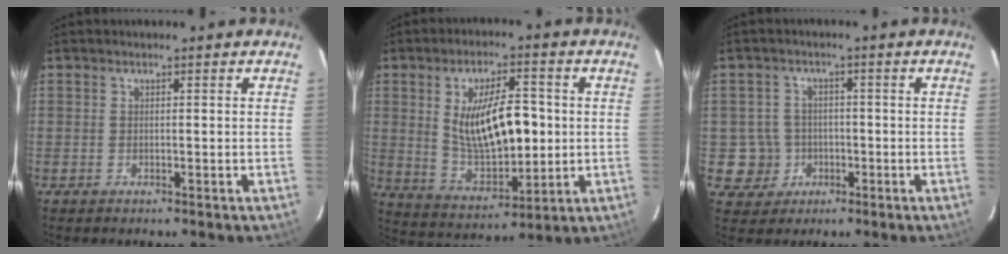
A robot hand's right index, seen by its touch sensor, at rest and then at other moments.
{"total": 14.7, "force": [1.5, 6.3, 13.2], "torque": [-0.238, -0.006, 0.046]}
{"total": 5.9, "force": [-1.4, 5.7, 0.4], "torque": [-0.019, 0.026, -0.014]}